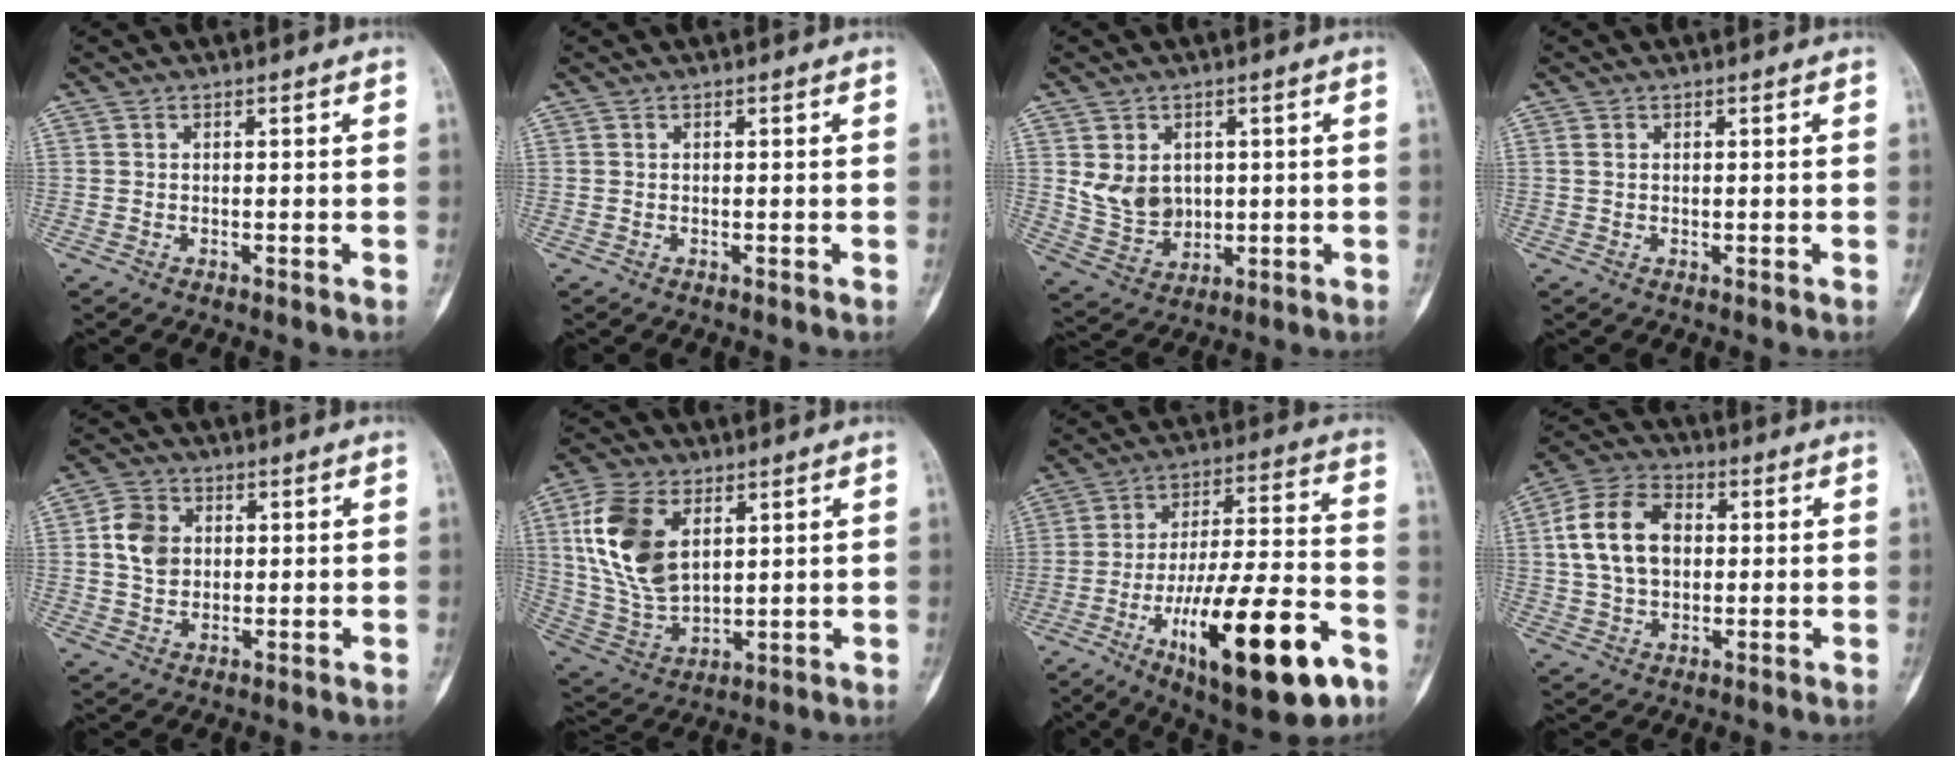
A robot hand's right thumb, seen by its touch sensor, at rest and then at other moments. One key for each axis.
{"total": 0.0}
{"total": 7.7, "fx": 1.4, "fy": 6.3, "fz": 4.2, "tx": -0.045, "ty": -0.011, "tz": 0.043}
{"total": 0.7, "fx": 0.2, "fy": 0.5, "fz": 0.4, "tx": -0.007, "ty": 0.004, "tz": 0.005}
{"total": 6.8, "fx": 1.1, "fy": 5.4, "fz": 4.1, "tx": -0.062, "ty": 0.000, "tz": 0.017}
{"total": 15.9, "fx": 5.0, "fy": 9.4, "fz": 11.7, "tx": -0.228, "ty": -0.015, "tz": 0.108}
{"total": 25.6, "fx": -11.8, "fy": 7.7, "fz": 21.4, "tx": -0.333, "ty": 0.054, "tz": -0.179}
{"total": 13.3, "fx": 1.9, "fy": 9.0, "fz": 9.5, "tx": -0.167, "ty": 0.017, "tz": 0.029}